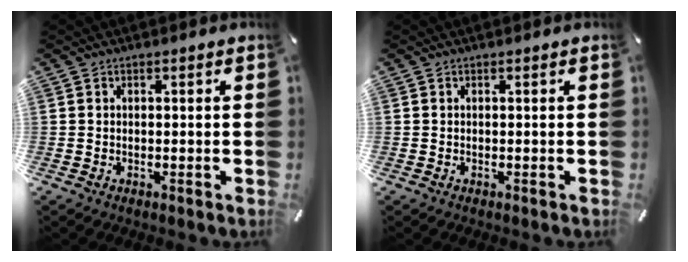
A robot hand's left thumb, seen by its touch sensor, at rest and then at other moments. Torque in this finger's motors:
{"motor_torque": [-0.08, -0.08, -0.03, -0.04, 0.00]}